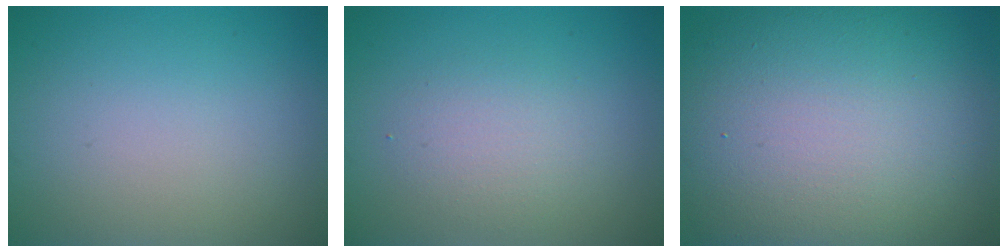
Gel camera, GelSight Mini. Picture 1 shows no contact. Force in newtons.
{"total": 2.3, "press": 2.3, "slide": 0.2}
{"total": 16.0, "press": 15.9, "slide": 1.3}